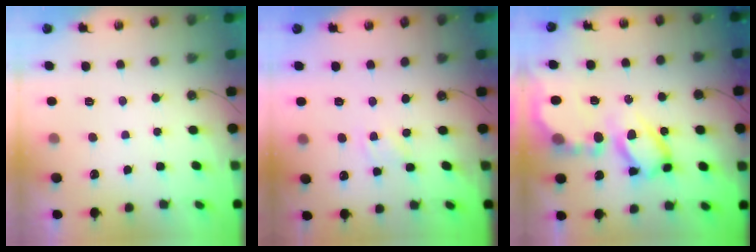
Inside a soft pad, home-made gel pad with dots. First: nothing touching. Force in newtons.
{"total": 1.7, "press": 1.6, "slide": 0.2}
{"total": 16.9, "press": 16.8, "slide": 1.5}